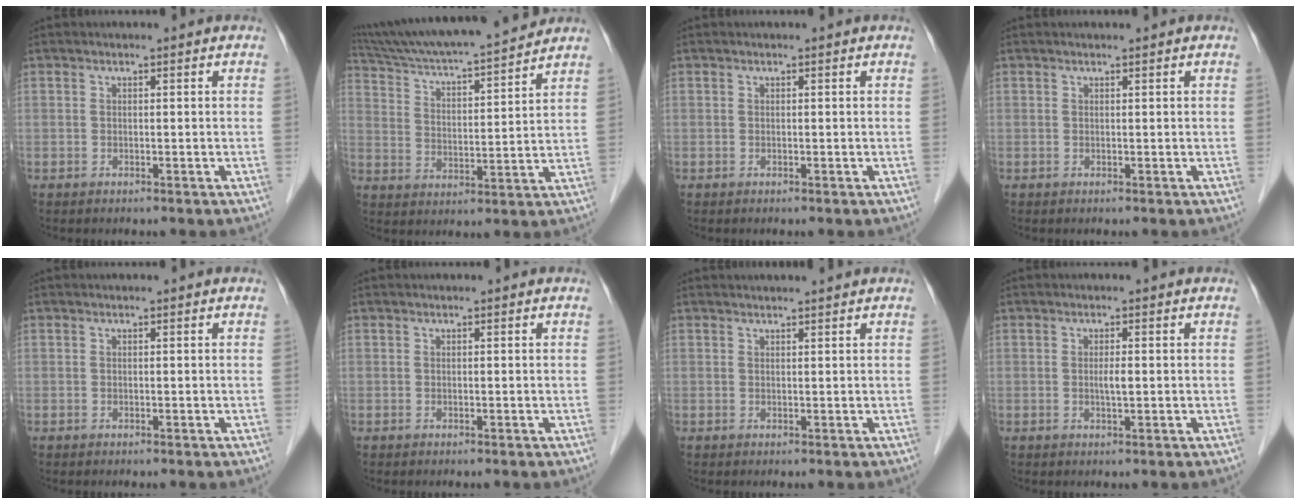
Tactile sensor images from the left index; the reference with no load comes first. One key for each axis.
{"total": 18.6, "fx": 17.1, "fy": 0.4, "fz": 7.5, "tx": -0.136, "ty": 0.009, "tz": 0.271}
{"total": 0.0}
{"total": 0.7, "fx": 0.6, "fy": 0.0, "fz": 0.3, "tx": -0.008, "ty": 0.004, "tz": 0.010}
{"total": 0.0}
{"total": 0.0}
{"total": 2.5, "fx": 2.4, "fy": -0.1, "fz": 0.7, "tx": -0.009, "ty": 0.011, "tz": 0.032}
{"total": 1.5, "fx": 0.0, "fy": 0.2, "fz": 1.5, "tx": -0.029, "ty": -0.001, "tz": 0.001}